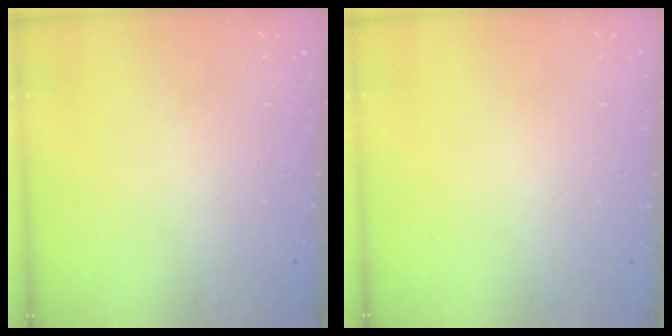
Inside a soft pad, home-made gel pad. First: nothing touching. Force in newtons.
{"total": 0.0}